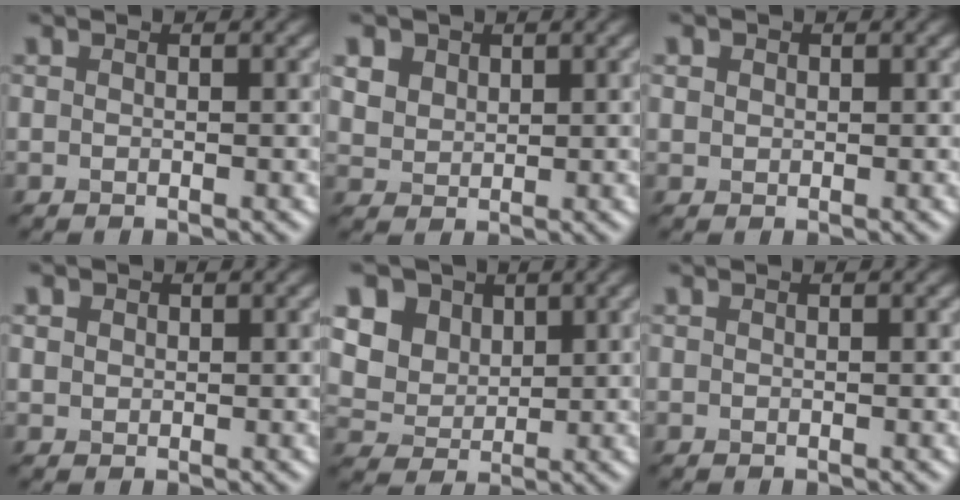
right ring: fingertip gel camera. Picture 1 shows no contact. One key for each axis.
{"total": 4.4, "fx": 2.6, "fy": 3.0, "fz": 1.9, "tx": -0.069, "ty": 0.008, "tz": 0.054}
{"total": 1.4, "fx": 0.7, "fy": 1.1, "fz": 0.4, "tx": -0.011, "ty": 0.003, "tz": 0.010}
{"total": 1.8, "fx": 0.9, "fy": 1.4, "fz": 0.7, "tx": -0.018, "ty": 0.006, "tz": 0.012}
{"total": 11.4, "fx": 5.4, "fy": 8.8, "fz": 4.9, "tx": -0.135, "ty": 0.025, "tz": 0.089}
{"total": 0.0}